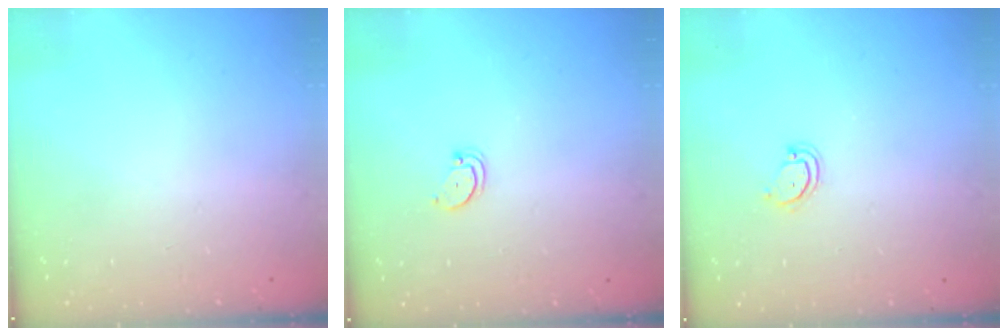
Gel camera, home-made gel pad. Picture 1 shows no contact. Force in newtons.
{"total": 2.7, "press": 2.7, "slide": 0.2}
{"total": 2.5, "press": 2.5, "slide": 0.1}